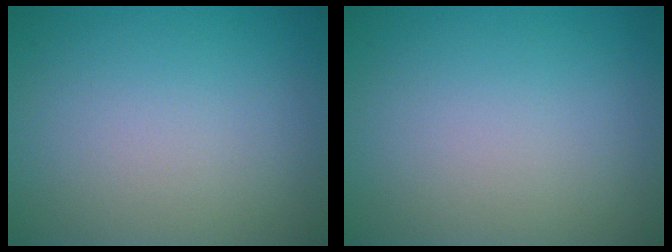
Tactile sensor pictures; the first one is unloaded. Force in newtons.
{"total": 0.0}